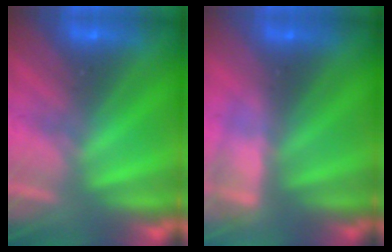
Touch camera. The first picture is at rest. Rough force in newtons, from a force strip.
{"total": 3.0}